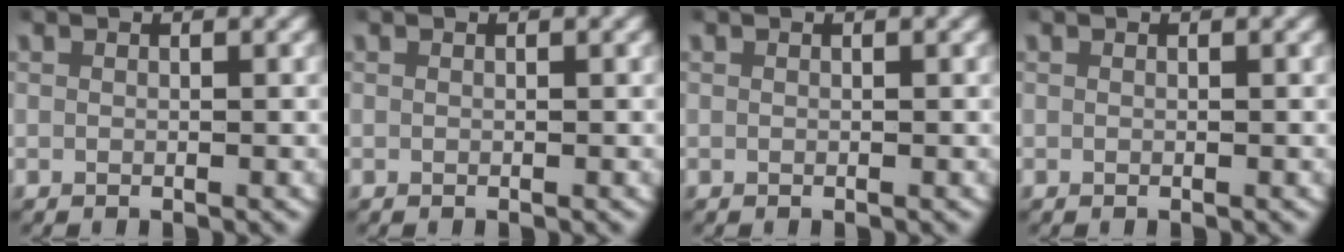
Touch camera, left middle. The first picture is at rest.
{"total": 0.0}
{"total": 0.0}
{"total": 0.0}